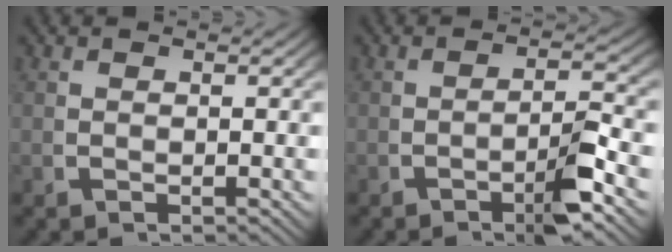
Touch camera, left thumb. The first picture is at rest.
{"total": 4.1, "force": [-1.4, 0.8, 3.8], "torque": [-0.057, 0.000, -0.026]}